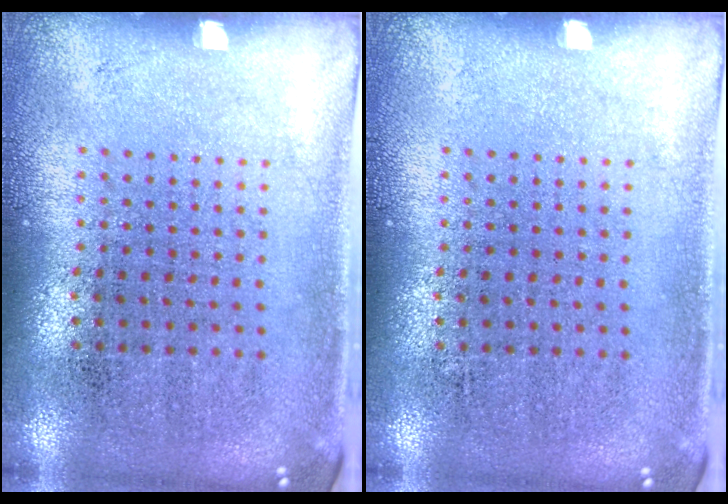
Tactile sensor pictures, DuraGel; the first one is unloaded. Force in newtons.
{"total": 0.0}